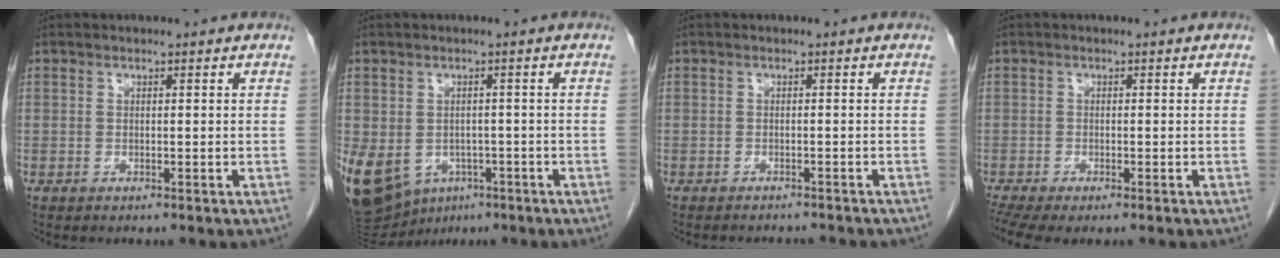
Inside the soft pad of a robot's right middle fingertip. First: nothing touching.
{"total": 18.6, "force": [-8.0, 14.3, 8.8], "torque": [-0.258, -0.015, -0.106]}
{"total": 5.0, "force": [-4.8, 0.8, 1.0], "torque": [-0.006, -0.006, -0.056]}
{"total": 4.9, "force": [-3.6, 1.2, 3.1], "torque": [-0.057, -0.010, -0.065]}